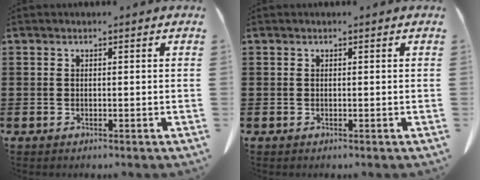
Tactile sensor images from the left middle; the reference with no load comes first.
{"total": 0.0}